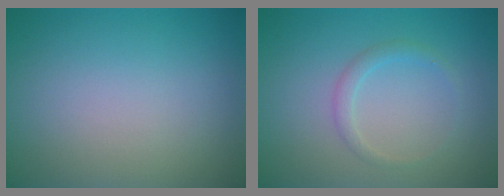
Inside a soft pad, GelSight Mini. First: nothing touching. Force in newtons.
{"total": 1.3, "press": 1.3, "slide": 0.0}